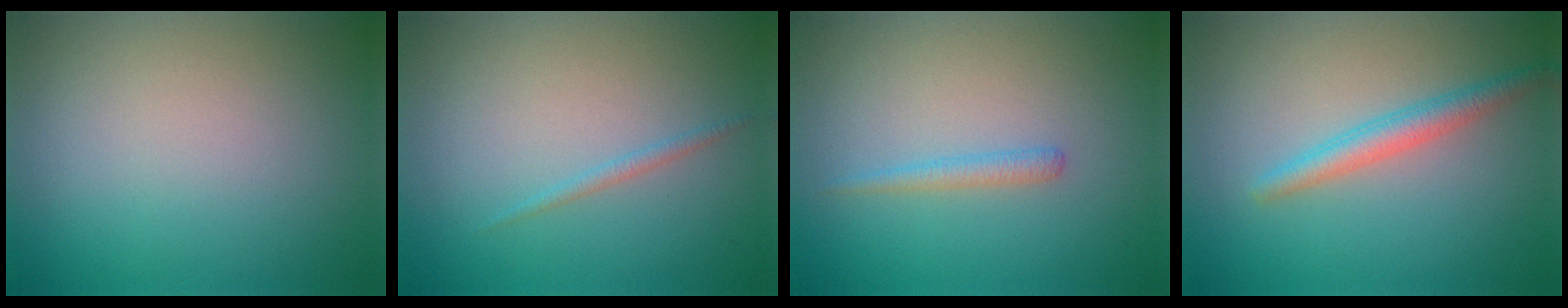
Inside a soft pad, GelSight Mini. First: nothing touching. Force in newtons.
{"total": 0.7, "press": 0.7, "slide": 0.0}
{"total": 1.1, "press": 1.1, "slide": 0.1}
{"total": 2.4, "press": 2.4, "slide": 0.0}